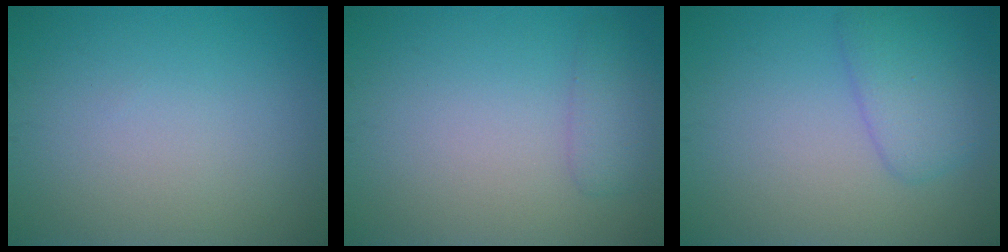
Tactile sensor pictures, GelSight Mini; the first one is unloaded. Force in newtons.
{"total": 1.5, "press": 1.5, "slide": 0.2}
{"total": 3.4, "press": 3.4, "slide": 0.1}